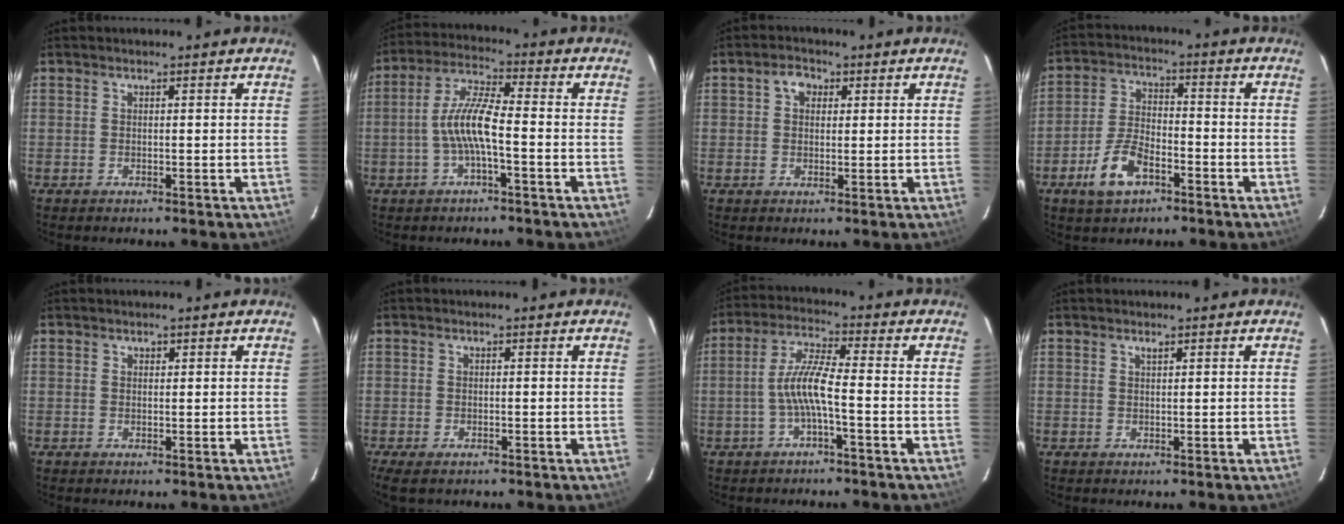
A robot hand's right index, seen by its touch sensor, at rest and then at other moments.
{"total": 7.8, "force": [-2.0, 1.2, 7.4], "torque": [-0.161, 0.012, -0.039]}
{"total": 3.0, "force": [1.0, 2.4, 1.5], "torque": [-0.023, 0.013, 0.016]}
{"total": 8.9, "force": [-5.0, 4.2, 6.1], "torque": [-0.136, 0.003, -0.091]}
{"total": 0.6, "force": [0.3, 0.4, 0.1], "torque": [-0.002, 0.002, 0.005]}
{"total": 3.9, "force": [-2.6, 1.7, 2.5], "torque": [-0.055, -0.017, -0.045]}
{"total": 6.4, "force": [-2.0, 0.4, 6.0], "torque": [-0.134, 0.011, -0.038]}
{"total": 0.5, "force": [0.4, 0.1, 0.3], "torque": [-0.003, 0.001, 0.008]}